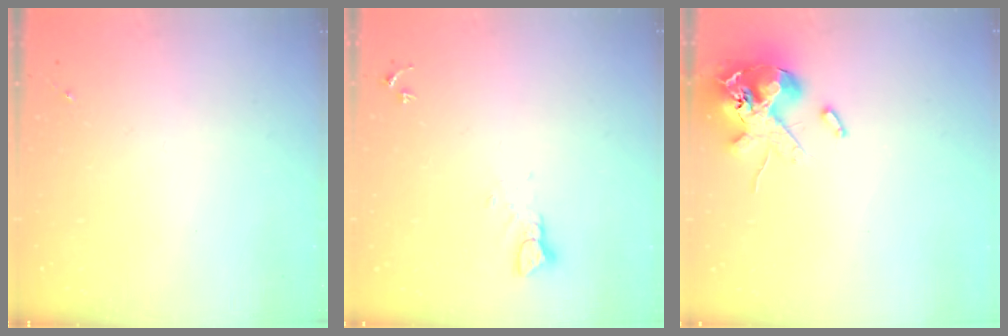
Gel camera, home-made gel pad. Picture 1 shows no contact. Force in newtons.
{"total": 3.5, "press": 3.5, "slide": 0.3}
{"total": 14.1, "press": 13.9, "slide": 2.5}